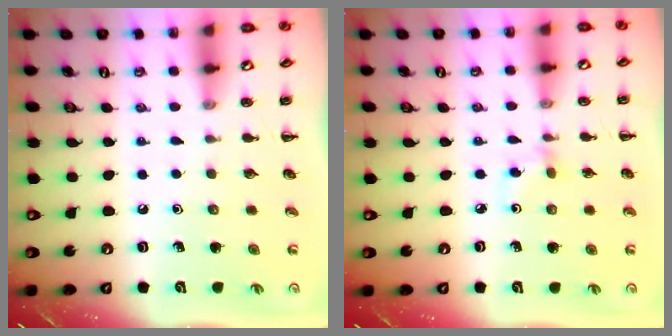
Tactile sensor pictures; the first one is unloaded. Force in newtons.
{"total": 3.0, "press": 2.8, "slide": 1.1}